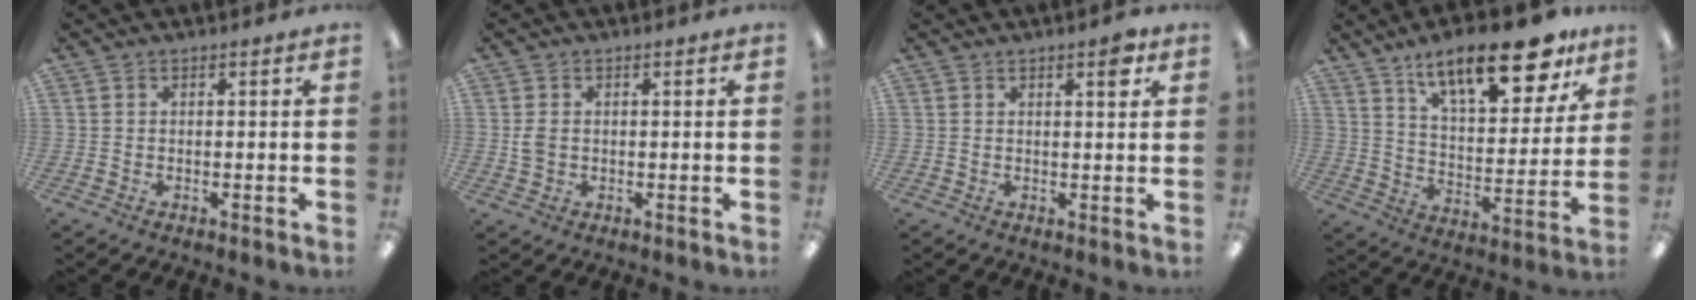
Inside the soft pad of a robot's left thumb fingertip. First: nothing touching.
{"total": 2.6, "force": [0.2, 2.0, 1.7], "torque": [-0.035, 0.005, 0.003]}
{"total": 3.4, "force": [2.0, 0.7, 2.6], "torque": [-0.032, -0.007, 0.029]}
{"total": 20.2, "force": [14.2, 7.1, 12.5], "torque": [-0.185, -0.085, 0.233]}